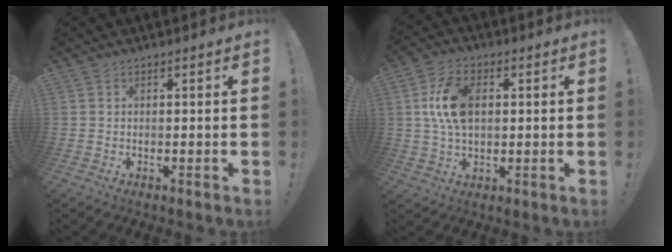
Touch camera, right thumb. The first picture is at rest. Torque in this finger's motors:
{"motor_torque": [1.55, 1.63, 0.94, 0.12, 0.09]}